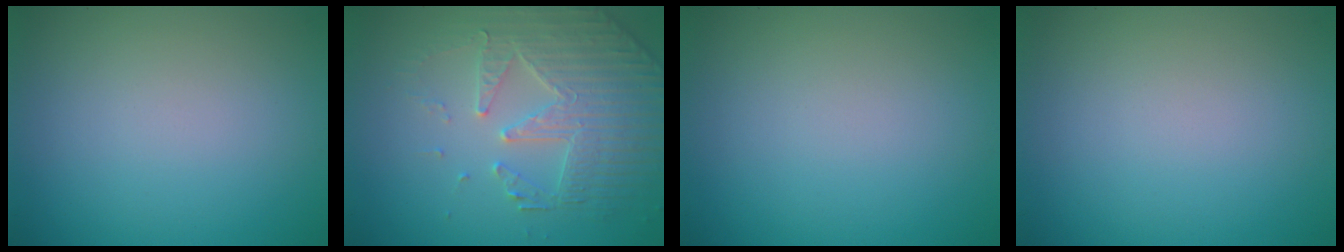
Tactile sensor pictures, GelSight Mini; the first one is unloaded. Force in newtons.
{"total": 4.3, "press": 4.1, "slide": 1.3}
{"total": 0.0}
{"total": 0.0}